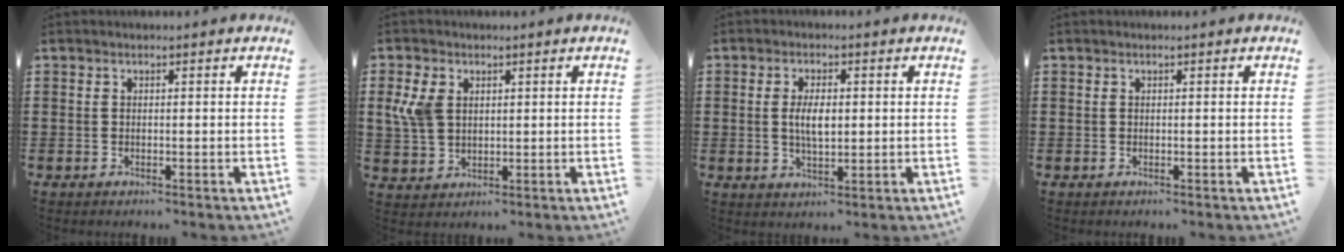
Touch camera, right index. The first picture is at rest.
{"total": 5.6, "force": [1.6, 3.9, 3.7], "torque": [-0.106, 0.005, 0.022]}
{"total": 4.4, "force": [0.2, 1.7, 4.0], "torque": [-0.070, 0.001, -0.001]}
{"total": 0.0}